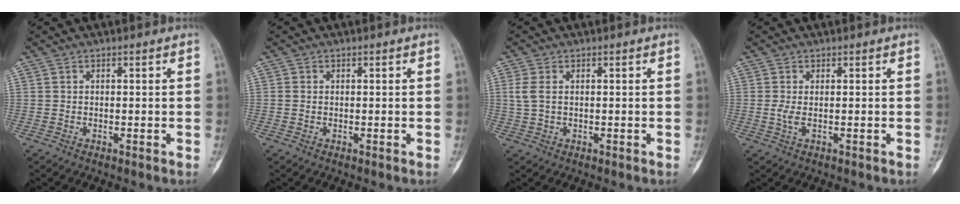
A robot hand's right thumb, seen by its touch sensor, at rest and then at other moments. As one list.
[{"total": 0.5, "force": [0.0, 0.5, 0.3], "torque": [-0.006, 0.001, 0.000]}, {"total": 3.1, "force": [0.4, 1.9, 2.4], "torque": [-0.069, 0.003, 0.010]}, {"total": 1.6, "force": [0.0, 0.4, 1.6], "torque": [-0.042, -0.005, 0.002]}]